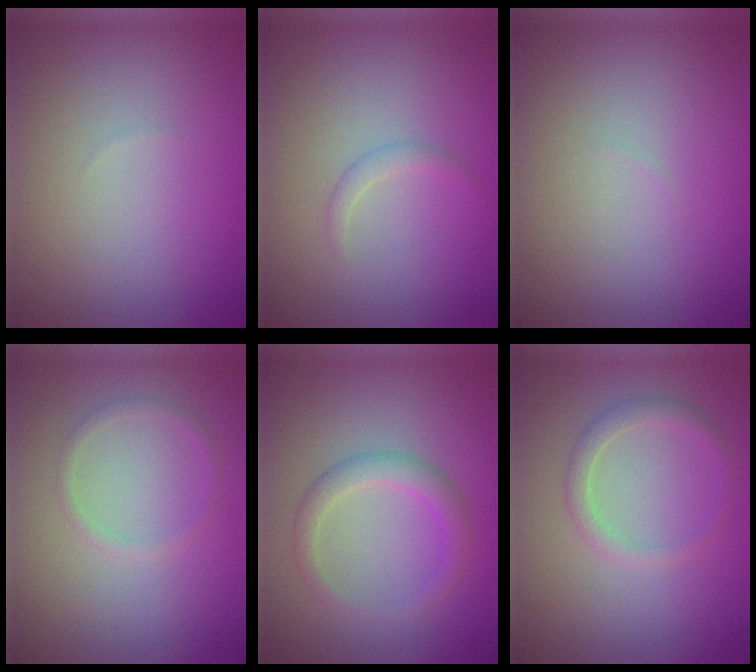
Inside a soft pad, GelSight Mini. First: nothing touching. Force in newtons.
{"total": 0.9, "press": 0.9, "slide": 0.1}
{"total": 0.0}
{"total": 1.0, "press": 1.0, "slide": 0.0}
{"total": 2.4, "press": 2.4, "slide": 0.1}
{"total": 1.8, "press": 1.8, "slide": 0.1}